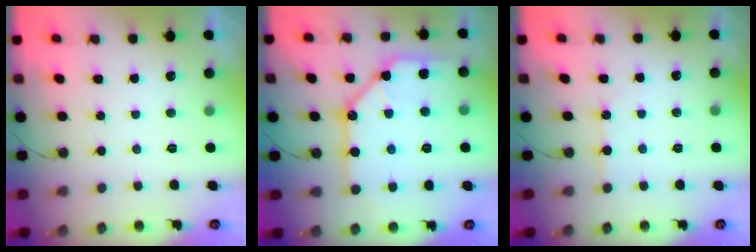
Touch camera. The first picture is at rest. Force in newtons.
{"total": 17.3, "press": 17.2, "slide": 1.8}
{"total": 2.9, "press": 2.9, "slide": 0.5}